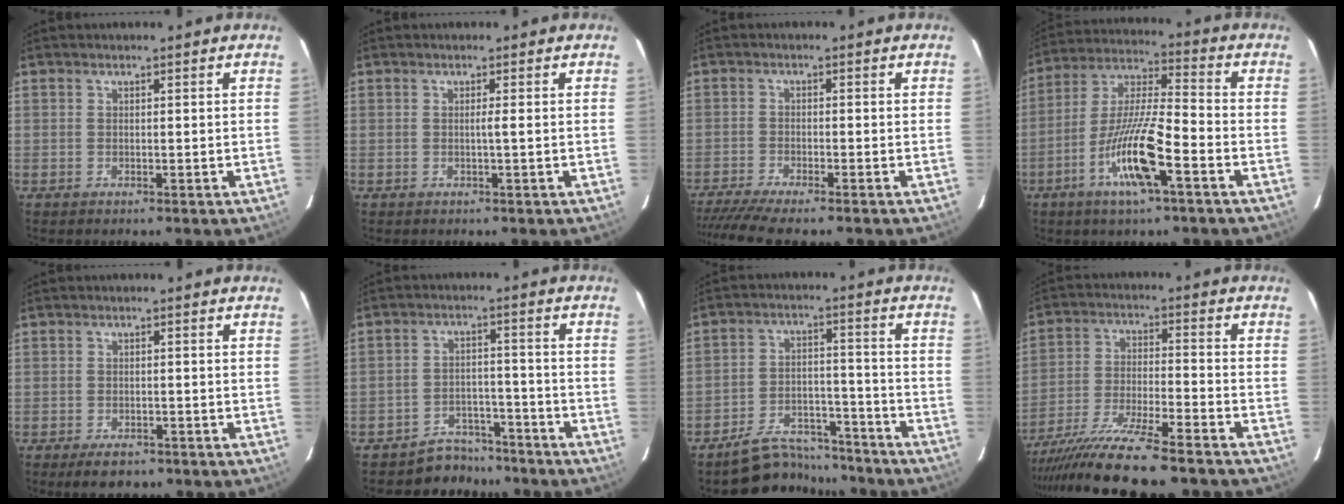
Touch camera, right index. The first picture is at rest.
{"total": 0.8, "force": [-0.1, -0.4, 0.7], "torque": [-0.006, -0.001, -0.004]}
{"total": 9.5, "force": [-8.2, 0.1, 4.9], "torque": [-0.071, -0.017, -0.132]}
{"total": 13.7, "force": [-5.8, 1.4, 12.3], "torque": [-0.243, -0.008, -0.108]}
{"total": 3.6, "force": [-2.5, 2.0, 1.7], "torque": [-0.030, -0.002, -0.032]}
{"total": 6.4, "force": [-5.6, 3.0, -0.3], "torque": [0.012, 0.025, -0.090]}
{"total": 9.2, "force": [-8.5, 3.4, 0.9], "torque": [-0.005, 0.032, -0.137]}
{"total": 15.2, "force": [-12.9, 0.4, 8.0], "torque": [-0.151, -0.028, -0.220]}